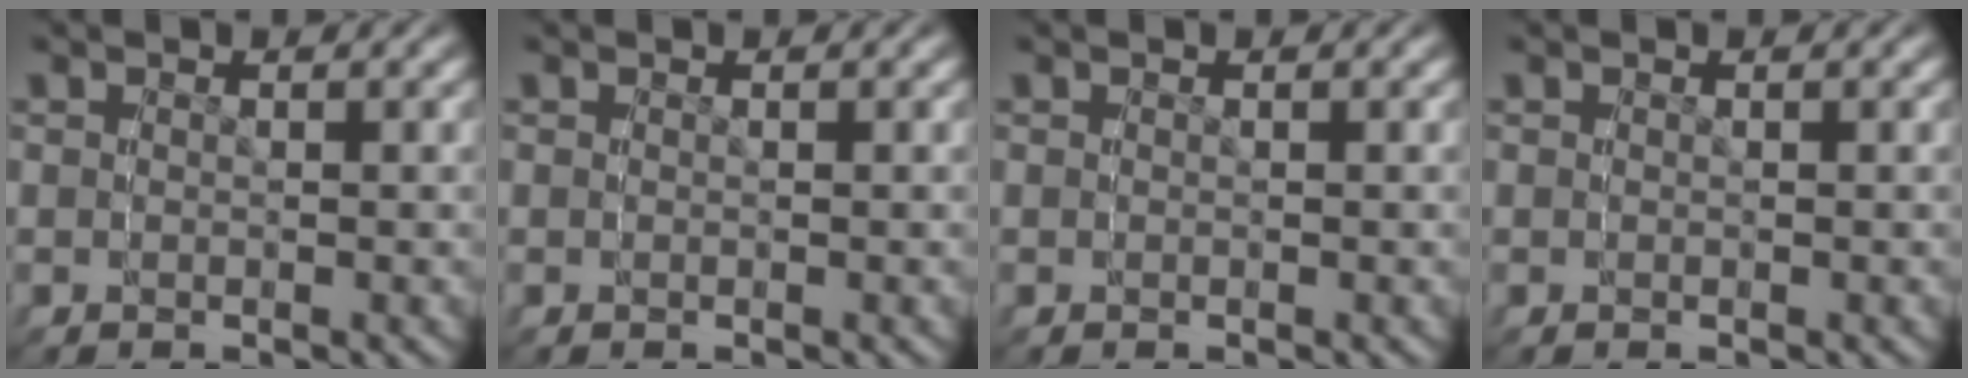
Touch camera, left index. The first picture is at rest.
{"total": 0.0}
{"total": 0.0}
{"total": 0.0}